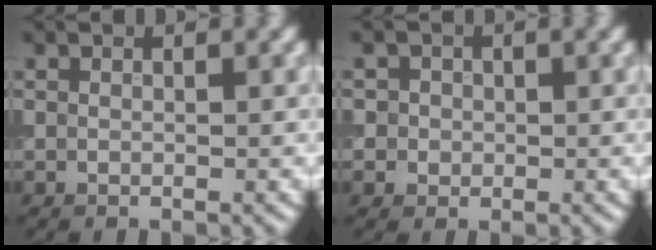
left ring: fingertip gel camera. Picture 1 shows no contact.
{"total": 2.1, "force": [0.5, 2.0, 0.6], "torque": [0.008, 0.003, 0.003]}